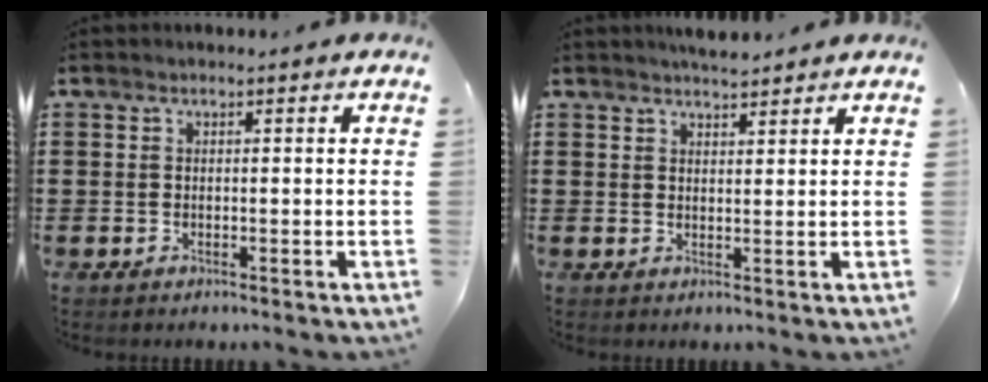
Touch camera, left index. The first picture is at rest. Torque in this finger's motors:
{"motor_torque": [0.46, -0.51, 0.14, 0.01]}